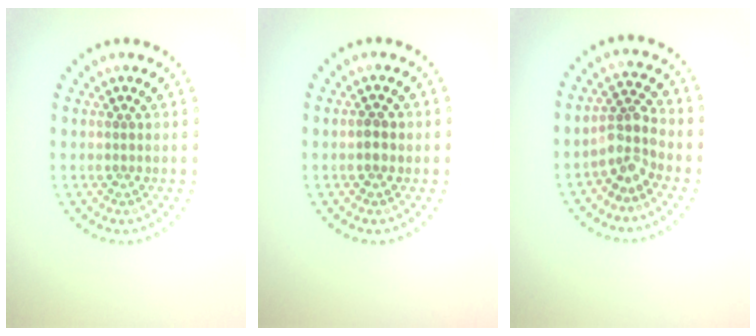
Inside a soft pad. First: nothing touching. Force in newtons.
{"total": 1.4, "press": 1.4, "slide": 0.1}
{"total": 2.8, "press": 2.1, "slide": 1.8}